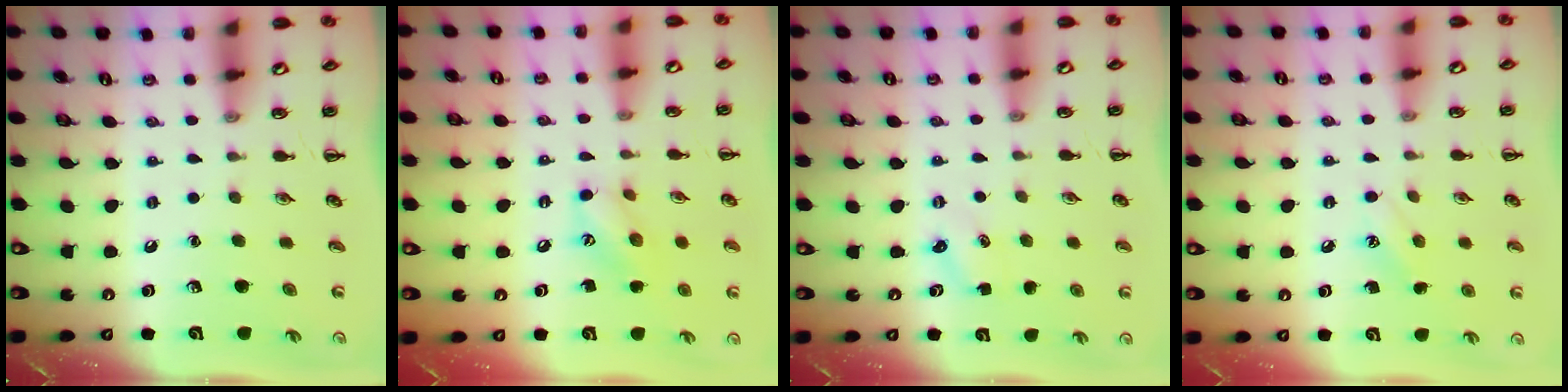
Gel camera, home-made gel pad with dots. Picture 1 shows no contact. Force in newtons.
{"total": 8.9, "press": 8.9, "slide": 0.7}
{"total": 1.6, "press": 1.5, "slide": 0.5}
{"total": 8.0, "press": 7.8, "slide": 2.0}